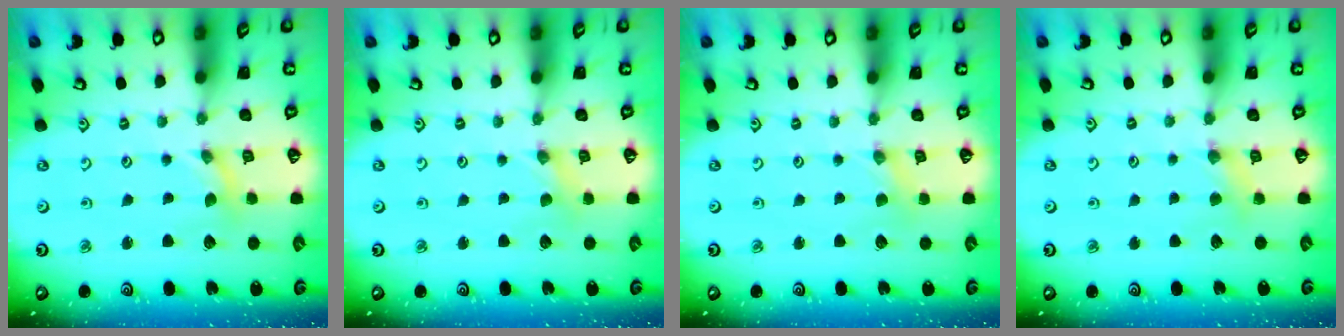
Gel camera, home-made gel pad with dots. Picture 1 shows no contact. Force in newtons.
{"total": 0.6, "press": 0.6, "slide": 0.1}
{"total": 1.1, "press": 1.1, "slide": 0.2}
{"total": 4.8, "press": 4.8, "slide": 0.5}